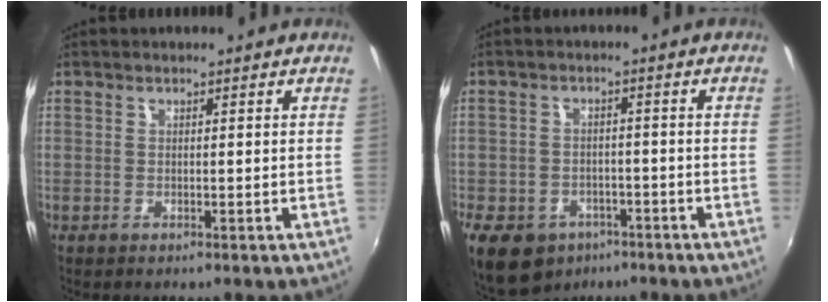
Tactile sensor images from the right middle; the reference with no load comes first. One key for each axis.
{"total": 13.6, "fx": -7.9, "fy": 9.4, "fz": 5.7, "tx": -0.162, "ty": -0.012, "tz": -0.114}